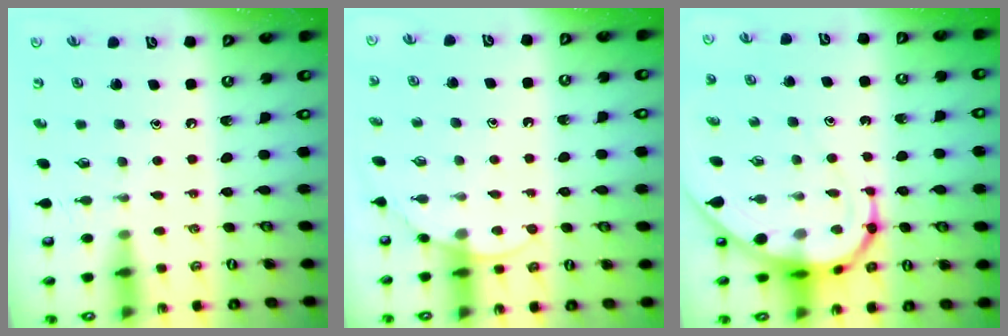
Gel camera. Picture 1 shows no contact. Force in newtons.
{"total": 5.5, "press": 5.5, "slide": 0.6}
{"total": 10.4, "press": 10.4, "slide": 1.0}